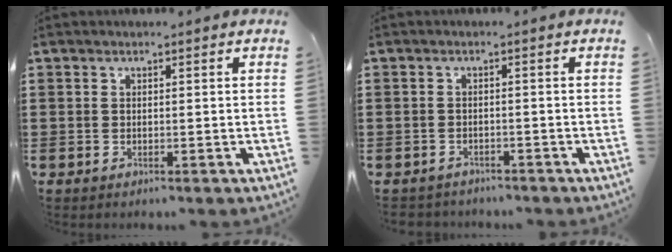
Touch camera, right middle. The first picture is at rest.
{"total": 1.6, "force": [-1.5, 0.3, -0.2], "torque": [-0.002, 0.001, -0.036]}